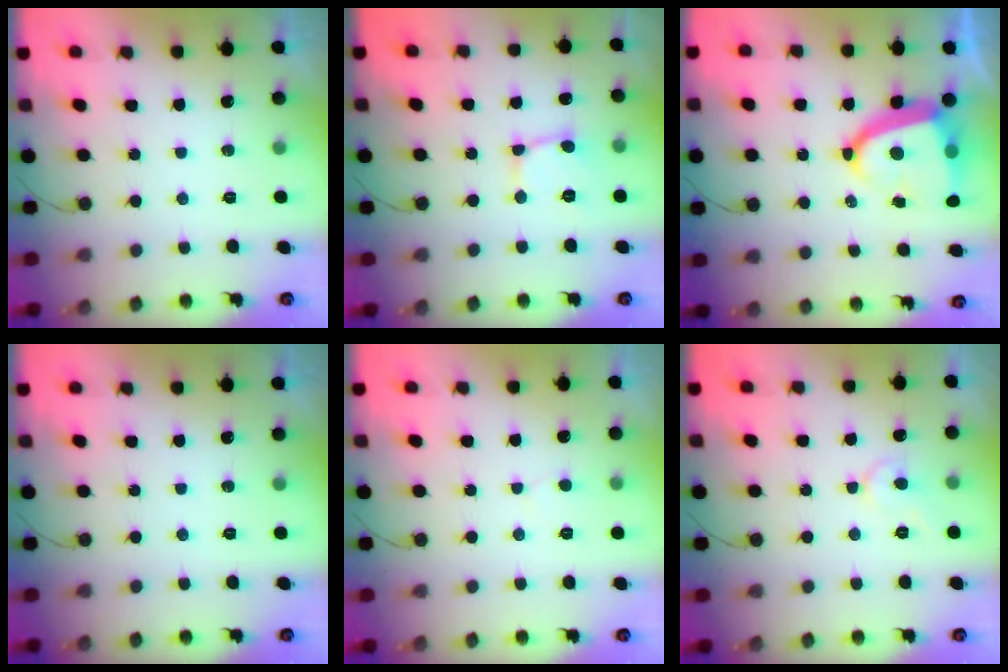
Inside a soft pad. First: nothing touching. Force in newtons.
{"total": 2.7, "press": 2.7, "slide": 0.2}
{"total": 14.5, "press": 14.5, "slide": 1.3}
{"total": 0.0}
{"total": 2.9, "press": 2.9, "slide": 0.3}
{"total": 5.7, "press": 5.6, "slide": 0.6}